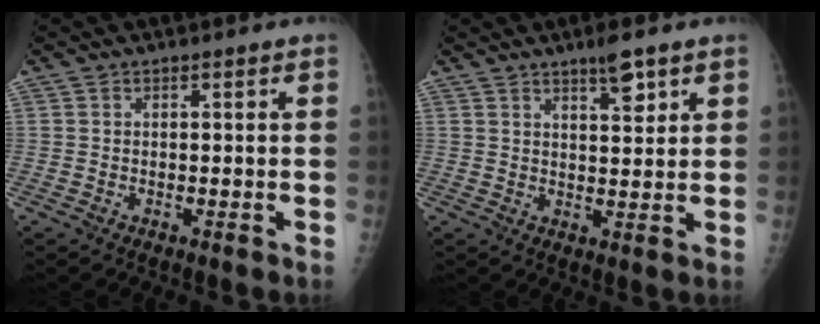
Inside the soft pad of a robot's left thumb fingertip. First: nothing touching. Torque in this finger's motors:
{"motor_torque": [0.00, 0.13, -0.06, -0.14, 0.02]}